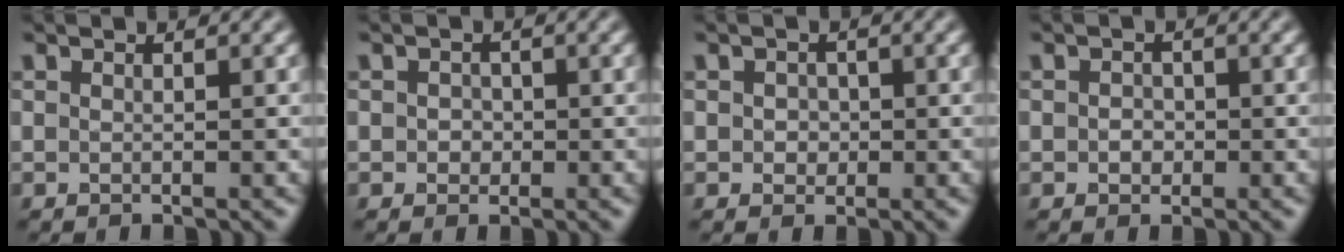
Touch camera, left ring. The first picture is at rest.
{"total": 1.2, "force": [0.0, 1.1, 0.5], "torque": [-0.005, -0.002, -0.003]}
{"total": 1.4, "force": [0.0, 1.2, 0.6], "torque": [-0.009, -0.002, -0.003]}
{"total": 1.3, "force": [-0.1, 1.1, 0.6], "torque": [-0.009, -0.003, -0.005]}